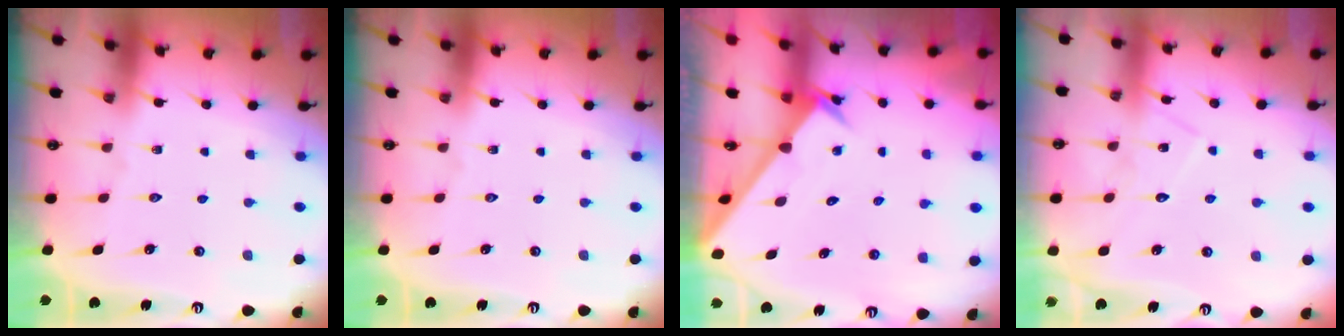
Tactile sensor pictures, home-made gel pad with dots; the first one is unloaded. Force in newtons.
{"total": 0.0}
{"total": 2.6, "press": 2.6, "slide": 0.2}
{"total": 8.7, "press": 8.7, "slide": 0.6}